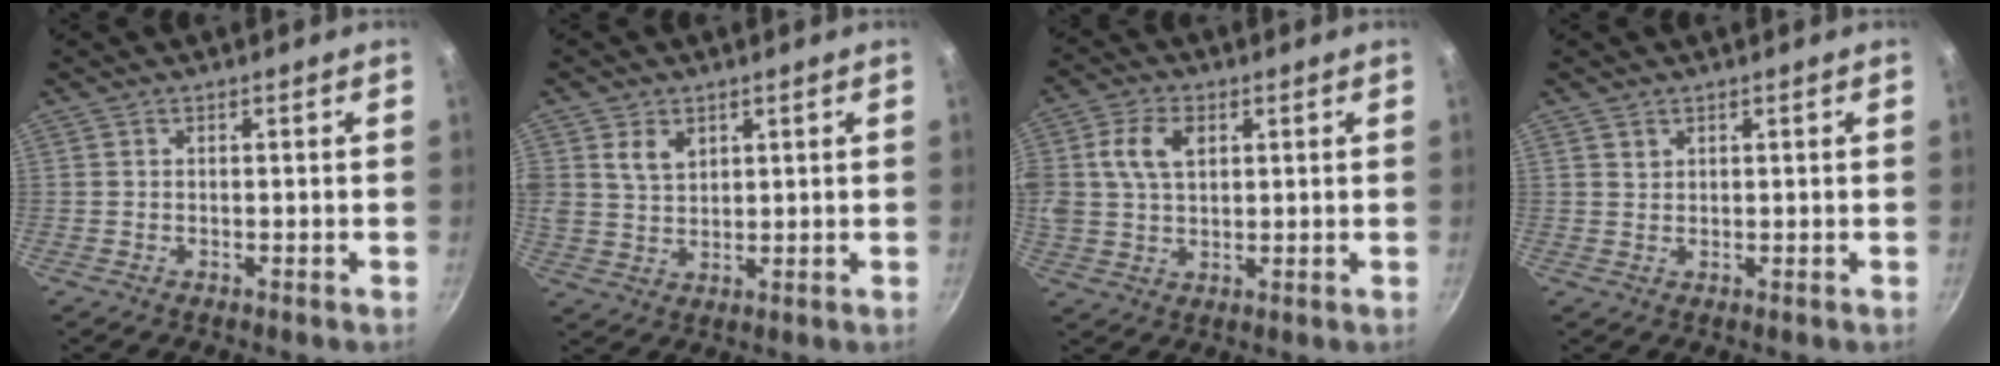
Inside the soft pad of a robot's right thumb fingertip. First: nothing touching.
{"total": 5.1, "force": [2.3, 3.7, 2.8], "torque": [-0.039, -0.010, 0.047]}
{"total": 9.6, "force": [2.7, 6.3, 6.6], "torque": [-0.120, 0.010, 0.045]}
{"total": 1.2, "force": [0.8, 0.9, 0.4], "torque": [-0.004, 0.000, 0.014]}